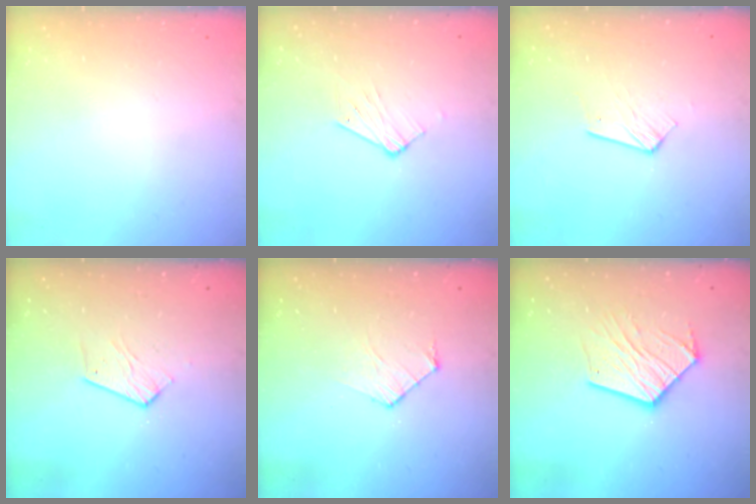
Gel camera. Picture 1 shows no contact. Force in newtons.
{"total": 4.6, "press": 4.5, "slide": 0.4}
{"total": 6.0, "press": 5.9, "slide": 0.4}
{"total": 5.6, "press": 5.6, "slide": 0.5}
{"total": 6.1, "press": 6.1, "slide": 0.6}
{"total": 14.2, "press": 14.1, "slide": 1.2}